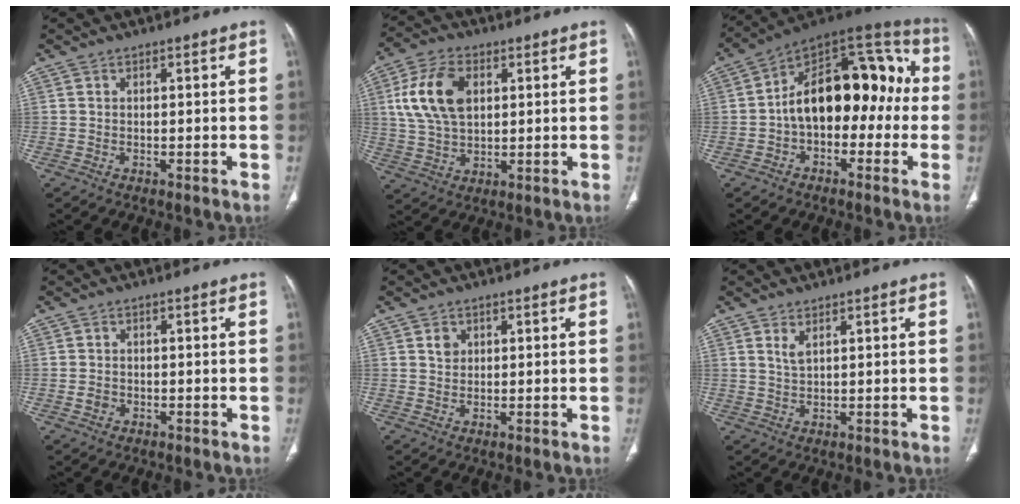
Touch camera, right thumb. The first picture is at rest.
{"total": 12.5, "force": [3.2, 7.8, 9.3], "torque": [-0.175, 0.003, 0.061]}
{"total": 20.4, "force": [-0.9, 12.1, 16.4], "torque": [-0.205, 0.062, -0.026]}
{"total": 1.7, "force": [-0.6, 1.4, 0.8], "torque": [-0.012, 0.005, -0.010]}
{"total": 1.9, "force": [0.8, 1.5, 0.8], "torque": [-0.006, -0.004, 0.014]}
{"total": 2.0, "force": [1.2, 0.7, 1.5], "torque": [-0.032, -0.006, 0.029]}